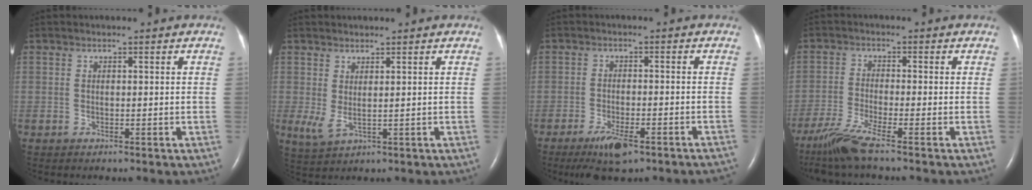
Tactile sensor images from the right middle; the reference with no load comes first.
{"total": 3.2, "force": [0.3, 0.9, 3.1], "torque": [-0.075, -0.002, 0.019]}
{"total": 8.0, "force": [-5.9, 1.4, 5.3], "torque": [-0.081, -0.016, -0.094]}
{"total": 6.9, "force": [-5.3, -0.8, 4.4], "torque": [-0.093, -0.028, -0.104]}